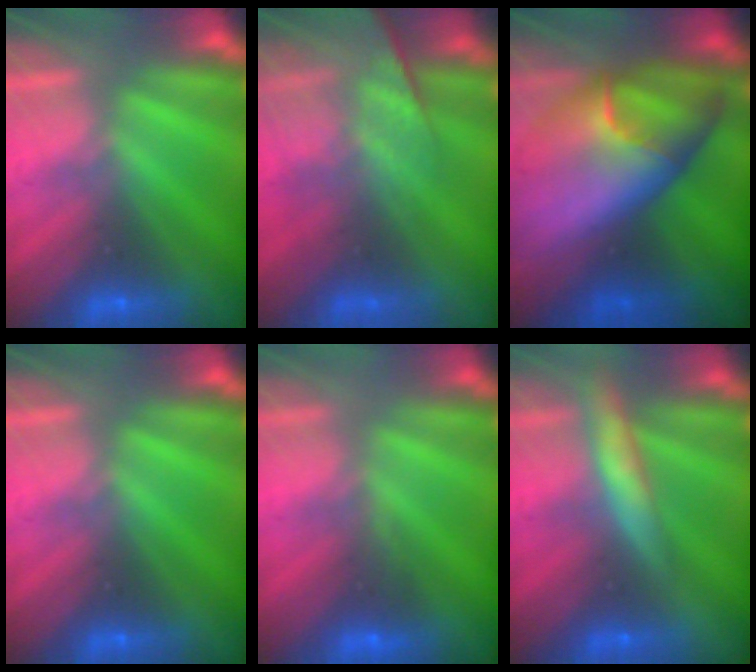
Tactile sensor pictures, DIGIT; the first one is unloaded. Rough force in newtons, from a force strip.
{"total": 11.8}
{"total": 9.6}
{"total": 0.0}
{"total": 3.1}
{"total": 9.4}